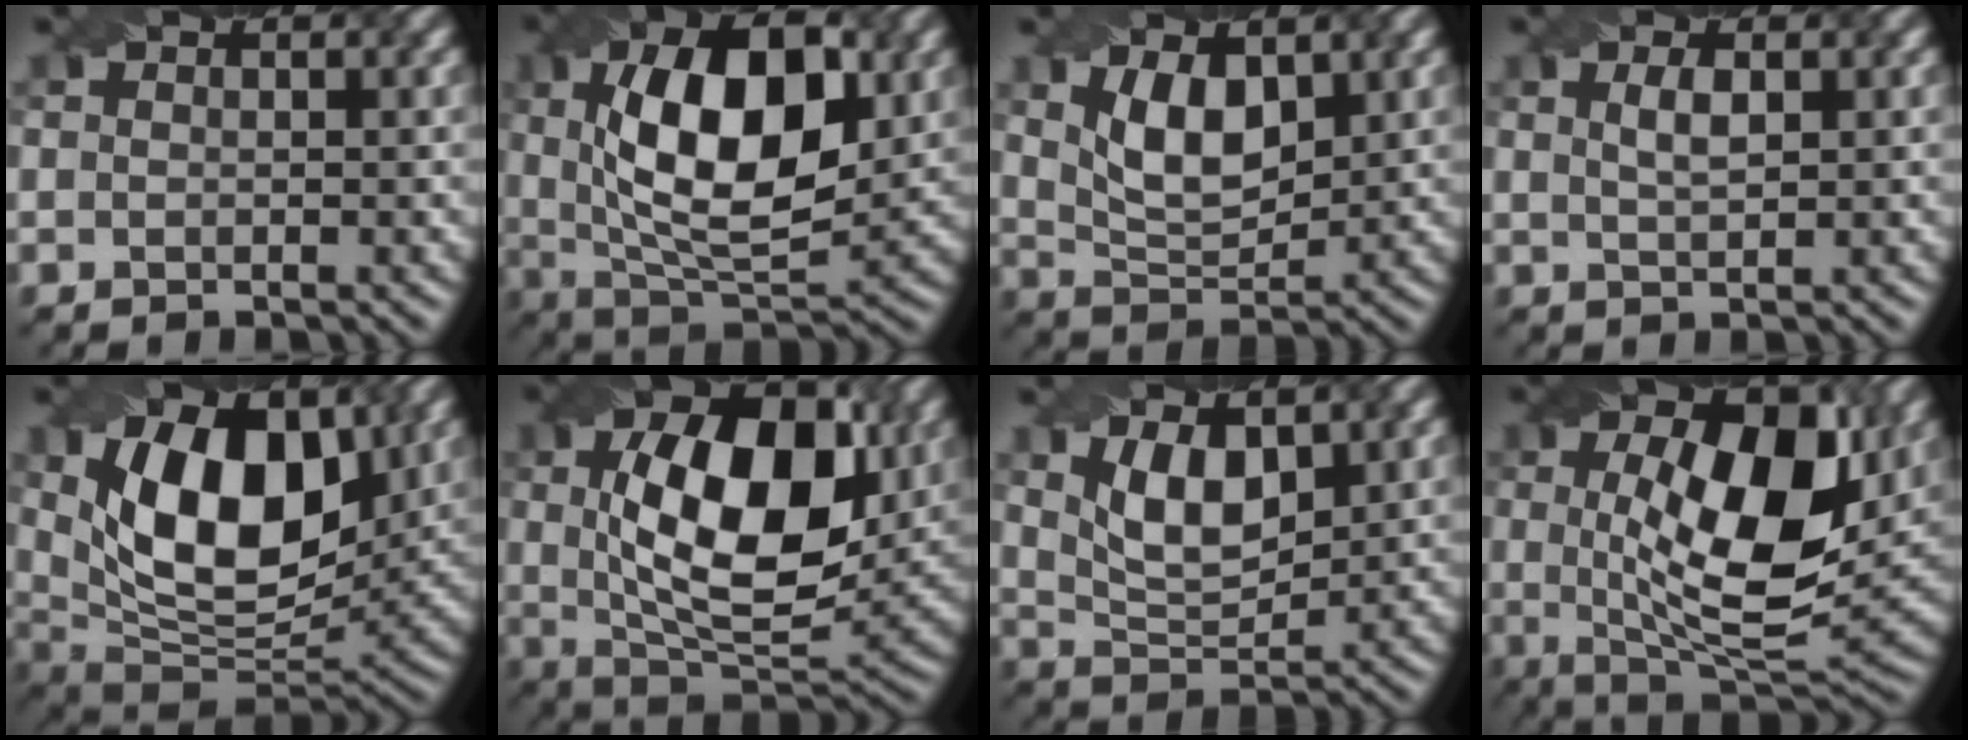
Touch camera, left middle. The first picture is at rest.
{"total": 11.2, "force": [1.9, 5.1, 9.8], "torque": [-0.151, 0.011, 0.029]}
{"total": 4.5, "force": [1.5, 2.3, 3.5], "torque": [-0.076, 0.000, 0.033]}
{"total": 1.4, "force": [0.3, 0.4, 1.4], "torque": [-0.027, 0.007, 0.010]}
{"total": 12.2, "force": [3.0, 6.7, 9.7], "torque": [-0.152, 0.001, 0.050]}
{"total": 11.8, "force": [1.9, 6.0, 10.0], "torque": [-0.151, 0.007, 0.029]}
{"total": 4.4, "force": [1.6, 2.2, 3.5], "torque": [-0.076, -0.001, 0.034]}
{"total": 12.1, "force": [1.7, 5.0, 10.8], "torque": [-0.162, 0.007, 0.027]}